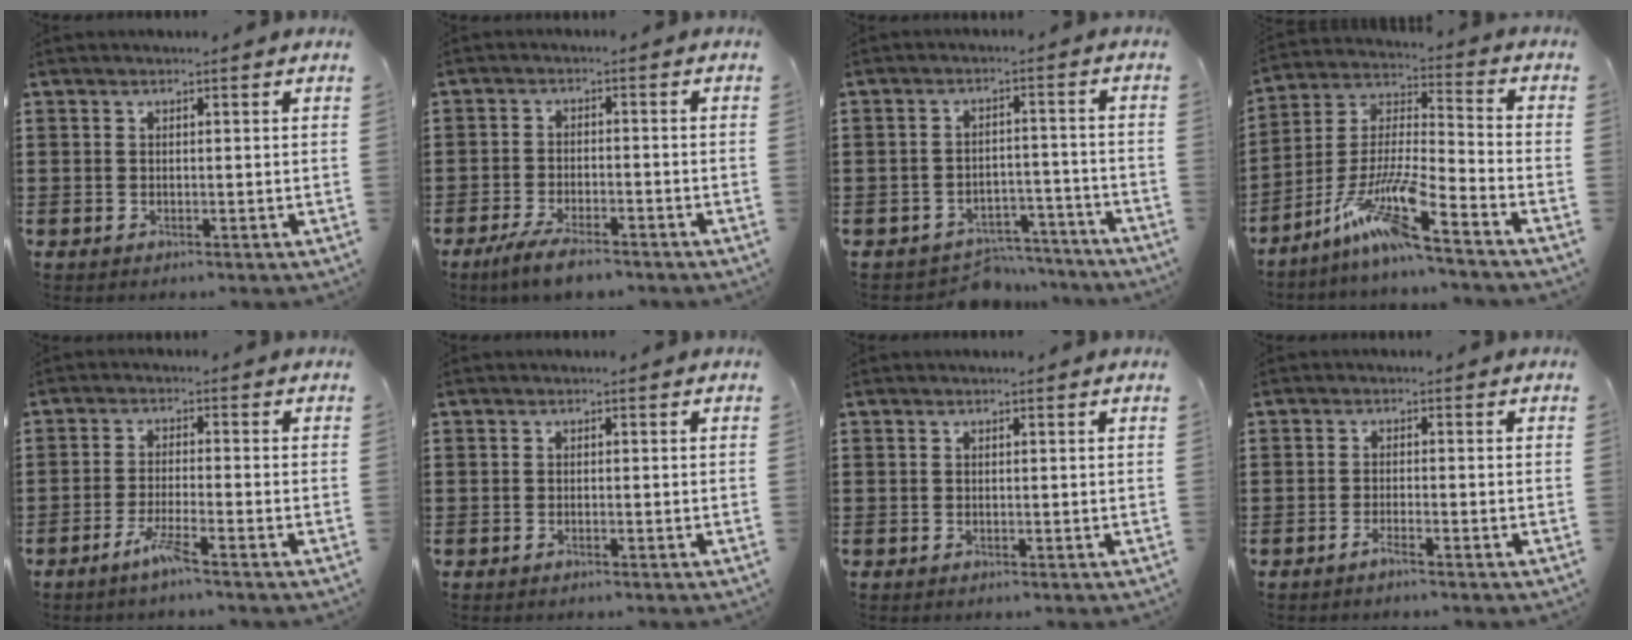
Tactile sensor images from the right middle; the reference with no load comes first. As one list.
[{"total": 4.4, "force": [-3.6, 0.7, 2.4], "torque": [-0.054, -0.005, -0.070]}, {"total": 5.1, "force": [-4.9, 1.2, 0.4], "torque": [-0.007, 0.013, -0.100]}, {"total": 11.8, "force": [-8.7, 0.7, 7.8], "torque": [-0.172, -0.008, -0.180]}, {"total": 4.2, "force": [-2.9, 0.1, 3.0], "torque": [-0.070, -0.007, -0.057]}, {"total": 0.5, "force": [-0.4, 0.0, 0.4], "torque": [-0.008, -0.002, -0.007]}, {"total": 0.0}, {"total": 1.8, "force": [-1.4, -0.1, 1.1], "torque": [-0.020, 0.000, -0.026]}]